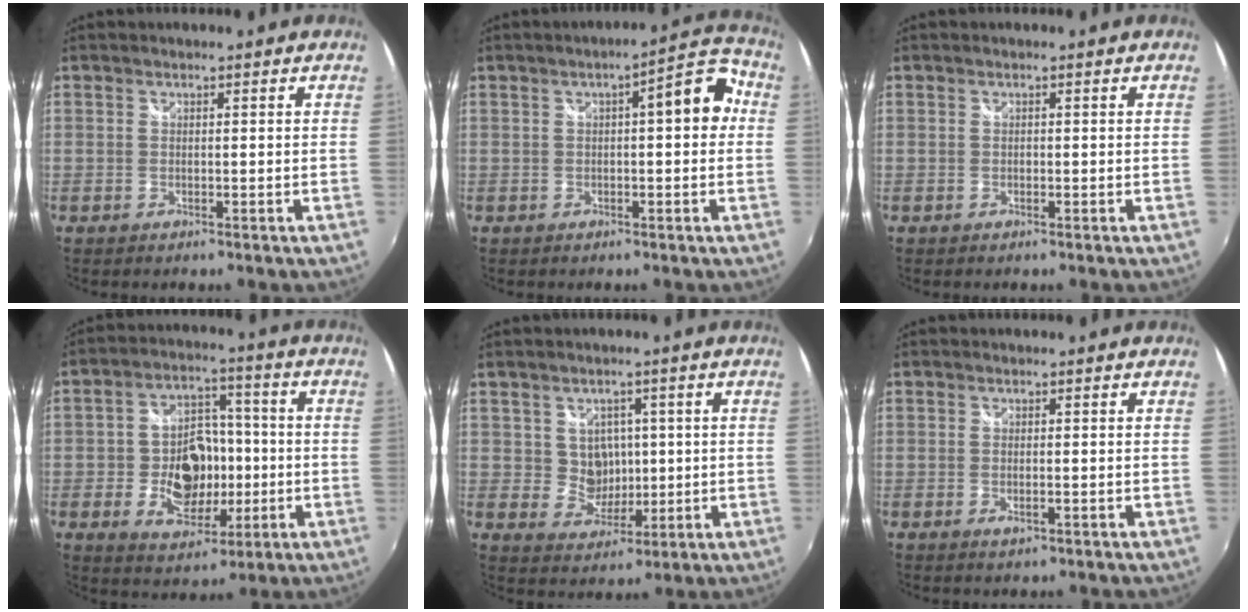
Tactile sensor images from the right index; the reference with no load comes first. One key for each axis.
{"total": 7.5, "fx": 1.0, "fy": 2.0, "fz": 7.2, "tx": -0.095, "ty": 0.027, "tz": 0.018}
{"total": 0.0}
{"total": 13.4, "fx": -3.0, "fy": 9.3, "fz": 9.2, "tx": -0.181, "ty": 0.017, "tz": -0.038}
{"total": 5.9, "fx": 0.9, "fy": 5.5, "fz": 1.8, "tx": -0.034, "ty": 0.007, "tz": 0.024}
{"total": 1.7, "fx": -0.5, "fy": 0.5, "fz": 1.5, "tx": -0.029, "ty": -0.005, "tz": -0.008}